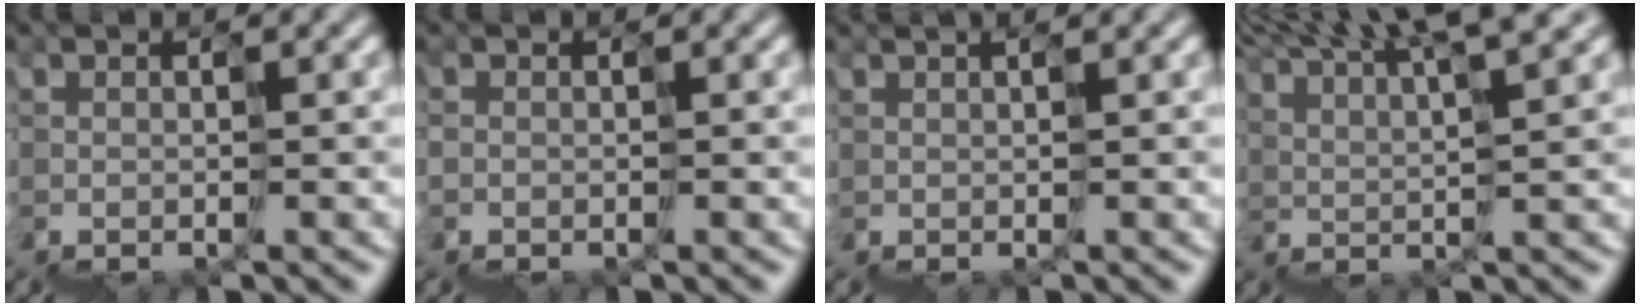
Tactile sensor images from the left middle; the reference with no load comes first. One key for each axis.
{"total": 1.5, "fx": -0.2, "fy": -0.5, "fz": -1.4, "tx": 0.023, "ty": 0.006, "tz": -0.007}
{"total": 1.1, "fx": 1.1, "fy": -0.2, "fz": 0.0, "tx": 0.022, "ty": 0.014, "tz": 0.016}
{"total": 10.9, "fx": 9.3, "fy": 1.2, "fz": 5.6, "tx": -0.087, "ty": 0.074, "tz": 0.126}